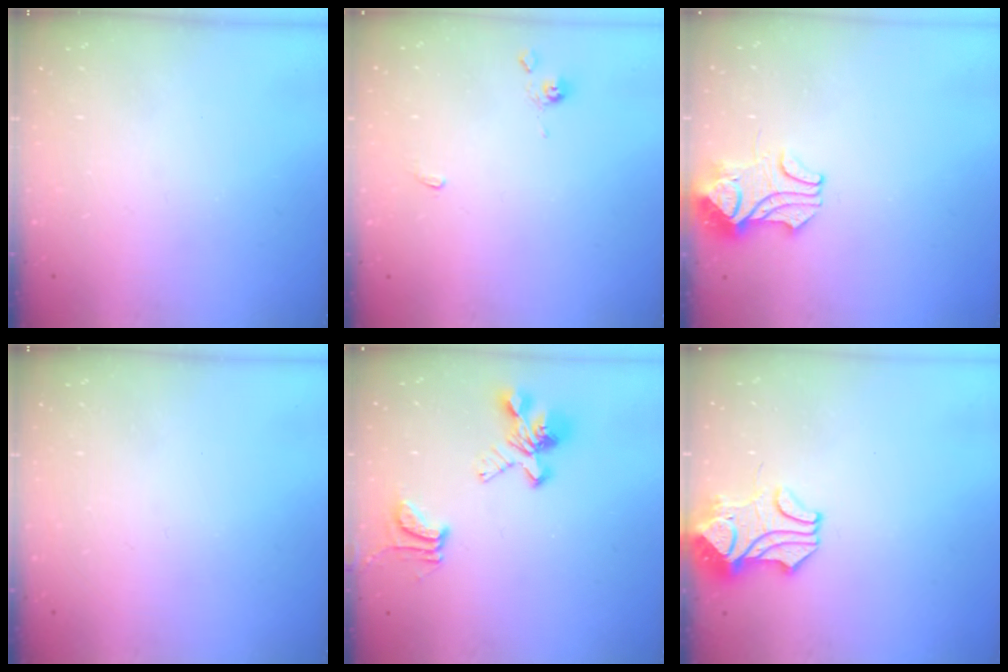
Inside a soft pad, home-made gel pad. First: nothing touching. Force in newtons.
{"total": 0.7, "press": 0.5, "slide": 0.5}
{"total": 2.1, "press": 1.9, "slide": 0.9}
{"total": 0.0}
{"total": 5.8, "press": 5.6, "slide": 1.7}
{"total": 2.4, "press": 2.2, "slide": 1.1}